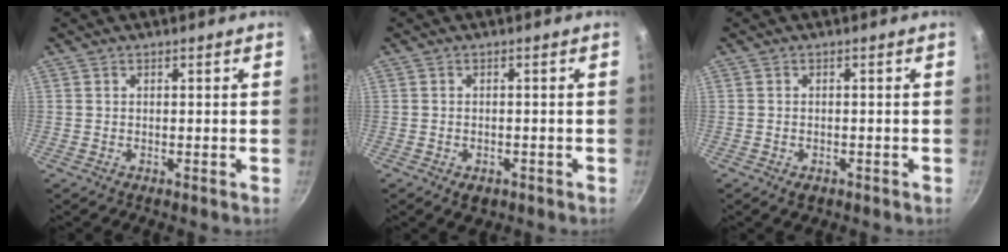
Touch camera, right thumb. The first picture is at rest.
{"total": 2.9, "force": [-1.4, 1.9, 1.6], "torque": [-0.022, 0.008, -0.011]}
{"total": 2.0, "force": [-1.1, 1.3, 1.1], "torque": [-0.018, 0.004, -0.010]}